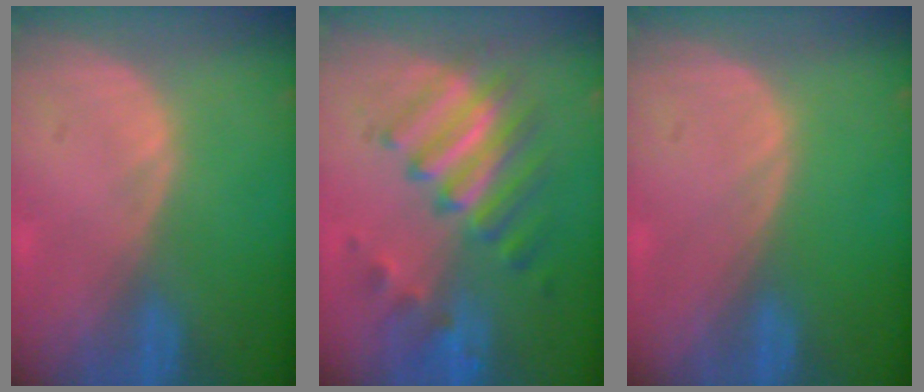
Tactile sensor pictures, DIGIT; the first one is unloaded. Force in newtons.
{"total": 8.5, "press": 8.2, "slide": 2.0}
{"total": 0.0}